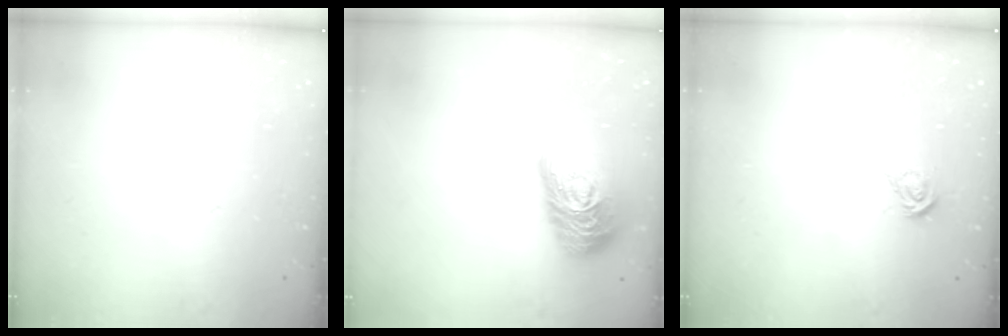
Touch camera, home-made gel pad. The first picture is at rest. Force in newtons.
{"total": 17.2, "press": 17.2, "slide": 1.1}
{"total": 5.7, "press": 5.7, "slide": 0.1}